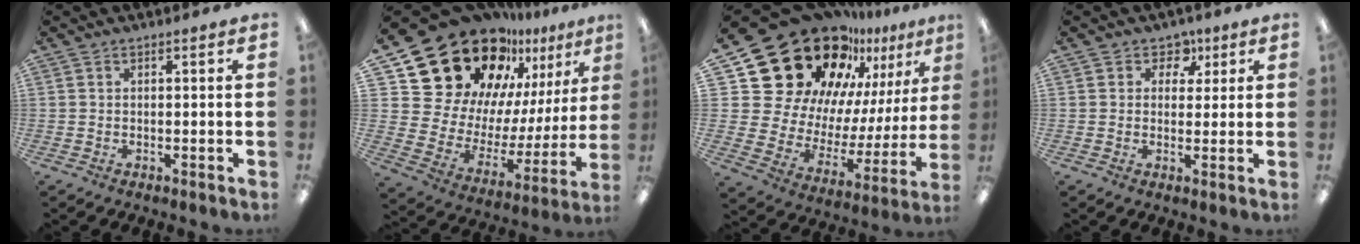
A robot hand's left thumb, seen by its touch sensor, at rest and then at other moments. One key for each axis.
{"total": 25.5, "fx": 19.5, "fy": 13.3, "fz": 9.8, "tx": -0.154, "ty": -0.157, "tz": 0.370}
{"total": 28.6, "fx": 21.0, "fy": 15.5, "fz": 11.7, "tx": -0.185, "ty": -0.174, "tz": 0.411}
{"total": 5.0, "fx": 2.3, "fy": 4.0, "fz": 1.7, "tx": -0.014, "ty": -0.005, "tz": 0.037}